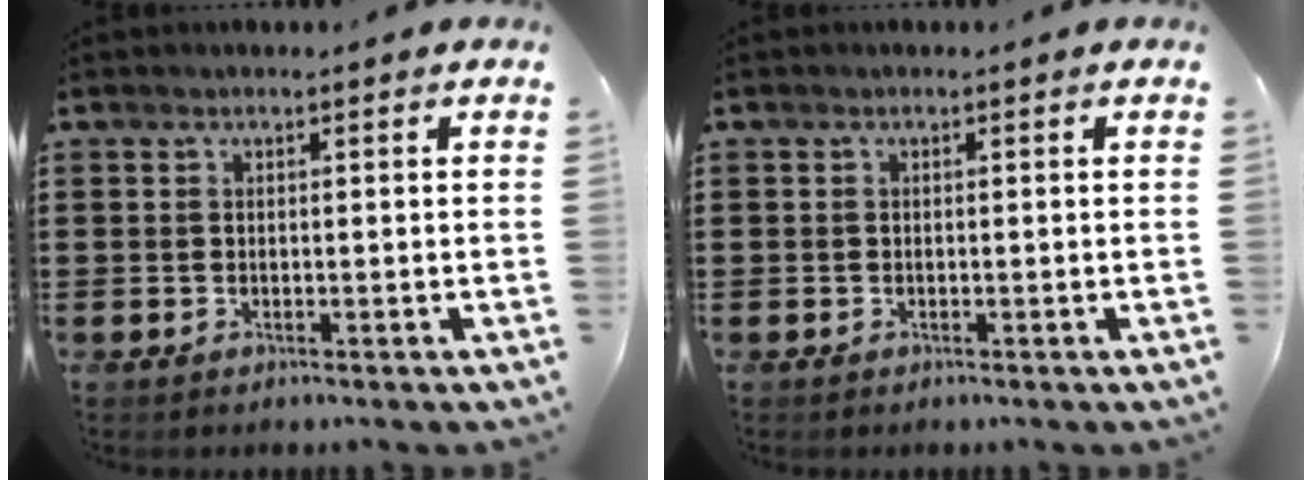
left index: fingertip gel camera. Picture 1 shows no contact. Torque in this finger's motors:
{"motor_torque": [-0.04, -0.02, -0.01, 0.00]}